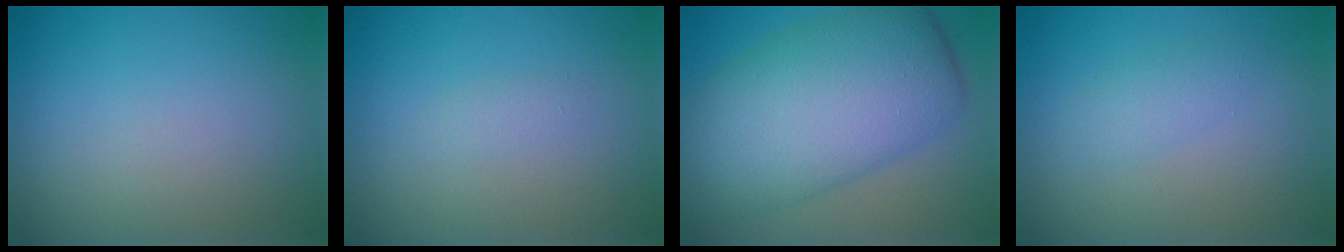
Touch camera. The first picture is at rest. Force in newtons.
{"total": 0.8, "press": 0.8, "slide": 0.0}
{"total": 11.9, "press": 11.9, "slide": 0.4}
{"total": 1.7, "press": 1.7, "slide": 0.1}